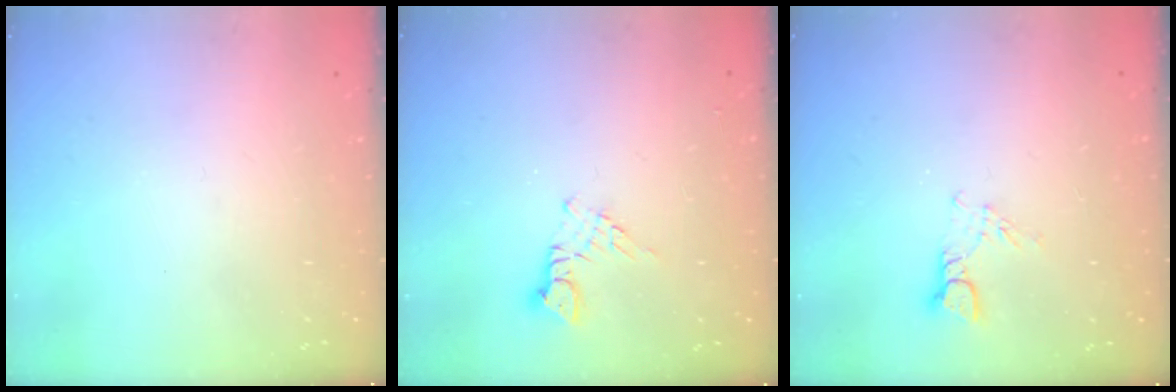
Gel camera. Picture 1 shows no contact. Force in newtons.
{"total": 5.2, "press": 5.2, "slide": 0.5}
{"total": 3.6, "press": 3.6, "slide": 0.3}